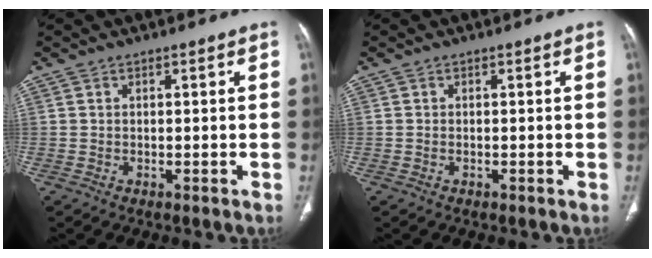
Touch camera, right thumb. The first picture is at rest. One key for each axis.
{"total": 0.0}